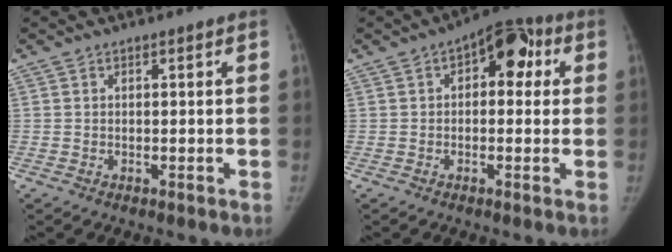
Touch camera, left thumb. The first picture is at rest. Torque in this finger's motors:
{"motor_torque": [-0.19, 0.52, 0.11, -0.16, -0.02]}